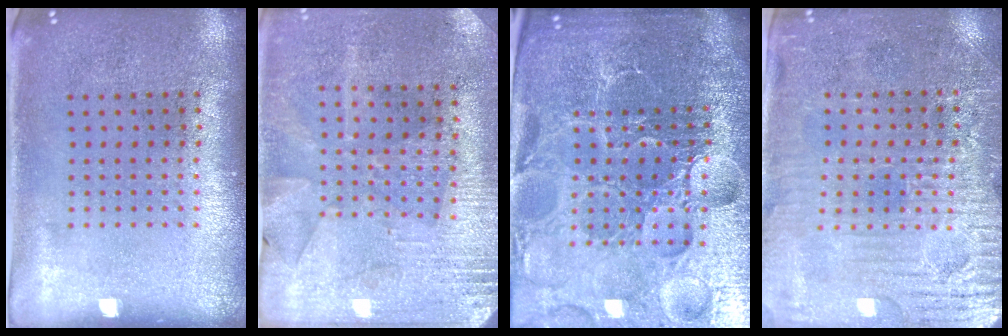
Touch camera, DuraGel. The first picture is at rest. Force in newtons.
{"total": 2.9, "press": 2.8, "slide": 0.8}
{"total": 6.6, "press": 5.9, "slide": 3.1}
{"total": 3.6, "press": 3.4, "slide": 1.2}